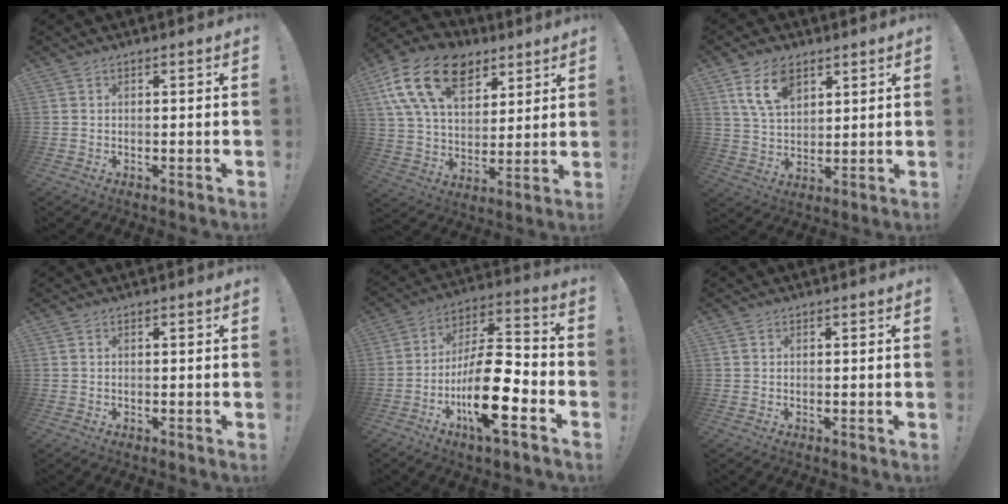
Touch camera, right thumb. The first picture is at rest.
{"total": 20.6, "force": [10.1, 13.2, 12.2], "torque": [-0.205, -0.046, 0.184]}
{"total": 11.2, "force": [6.3, 6.6, 6.5], "torque": [-0.111, -0.019, 0.120]}
{"total": 0.0}
{"total": 19.6, "force": [-7.5, 6.7, 16.9], "torque": [-0.314, 0.042, -0.118]}
{"total": 0.0}